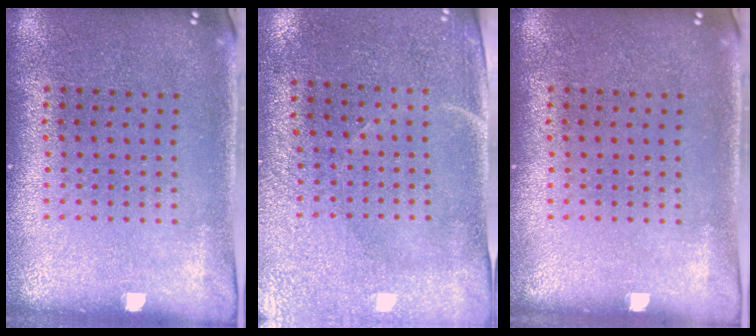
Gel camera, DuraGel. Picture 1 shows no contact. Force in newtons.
{"total": 2.9, "press": 2.5, "slide": 1.5}
{"total": 0.0}